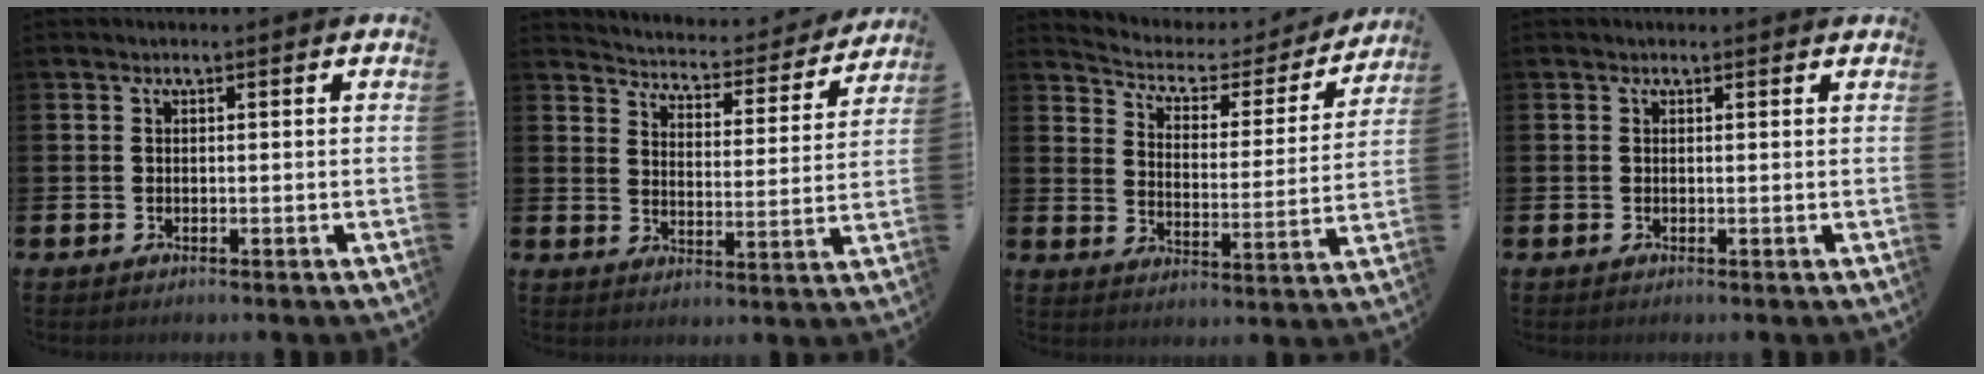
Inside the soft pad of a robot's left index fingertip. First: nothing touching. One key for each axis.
{"total": 4.4, "fx": 4.3, "fy": 0.8, "fz": 0.4, "tx": -0.029, "ty": -0.045, "tz": 0.067}
{"total": 5.0, "fx": 4.4, "fy": 2.1, "fz": 1.2, "tx": -0.046, "ty": -0.037, "tz": 0.065}
{"total": 0.0}